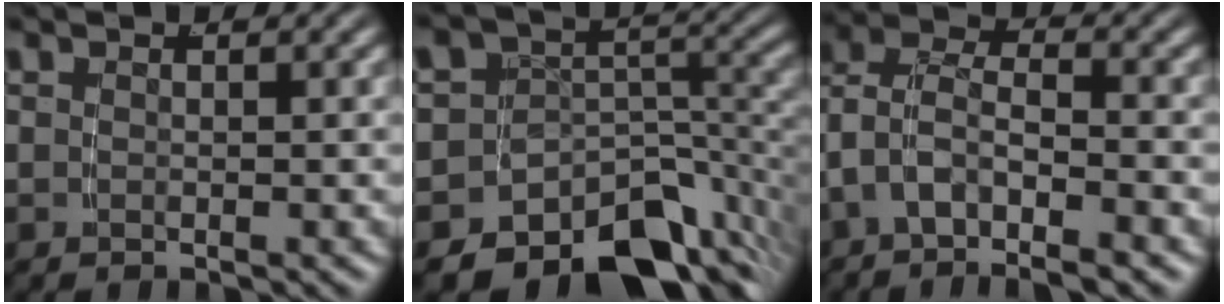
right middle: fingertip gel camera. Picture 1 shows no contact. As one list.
[{"total": 18.0, "force": [-9.6, 12.5, 8.7], "torque": [-0.161, -0.061, -0.140]}, {"total": 5.6, "force": [-2.0, 3.9, 3.5], "torque": [-0.082, -0.024, -0.032]}]